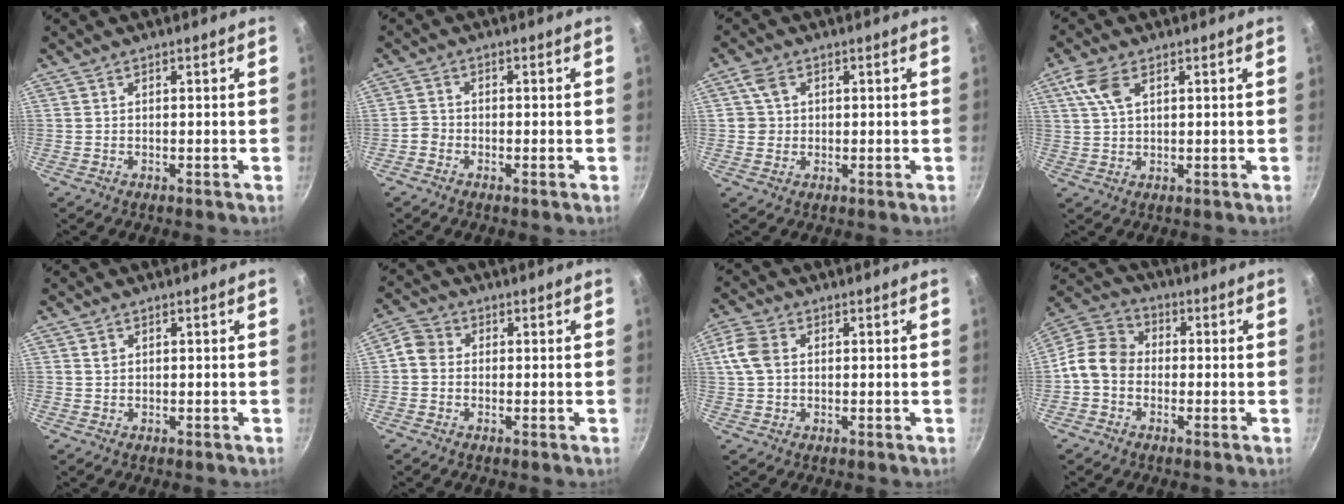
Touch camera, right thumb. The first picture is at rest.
{"total": 2.0, "force": [-1.4, 1.2, 0.9], "torque": [-0.025, 0.014, -0.034]}
{"total": 3.5, "force": [0.8, 3.2, 1.3], "torque": [-0.007, -0.002, 0.011]}
{"total": 5.7, "force": [2.4, 3.0, 4.2], "torque": [-0.089, 0.006, 0.049]}
{"total": 1.0, "force": [0.4, 0.9, 0.4], "torque": [-0.004, -0.001, 0.006]}
{"total": 4.3, "force": [-0.3, 3.9, 1.8], "torque": [-0.018, 0.012, -0.025]}
{"total": 5.8, "force": [0.9, 4.3, 3.8], "torque": [-0.073, 0.007, 0.009]}
{"total": 10.4, "force": [-1.5, 8.6, 5.7], "torque": [-0.076, 0.034, -0.054]}